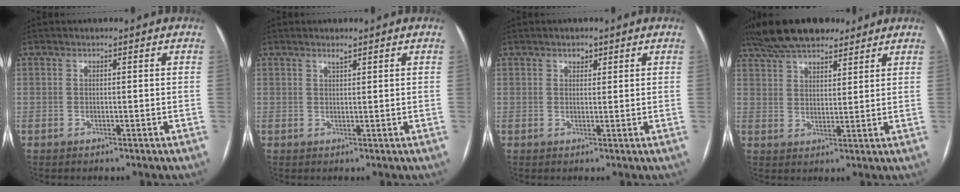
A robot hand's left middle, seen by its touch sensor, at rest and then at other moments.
{"total": 0.9, "force": [0.8, 0.0, 0.5], "torque": [-0.010, 0.000, 0.016]}
{"total": 1.4, "force": [0.9, 0.8, 0.6], "torque": [-0.010, 0.000, 0.013]}
{"total": 13.8, "force": [11.1, 4.9, 6.6], "torque": [-0.128, 0.043, 0.188]}